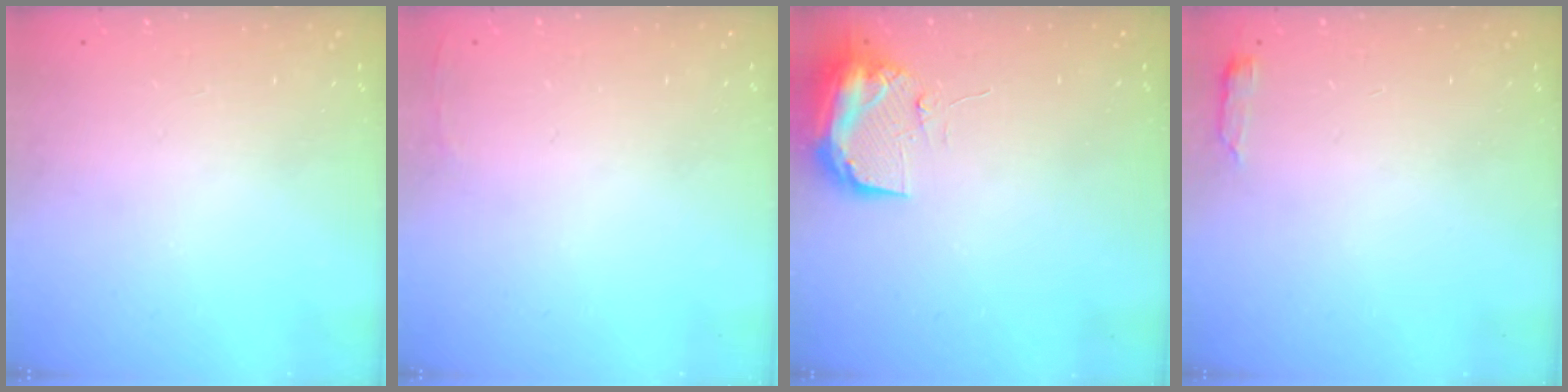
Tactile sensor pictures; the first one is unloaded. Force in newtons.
{"total": 2.5, "press": 2.4, "slide": 0.9}
{"total": 10.4, "press": 10.4, "slide": 1.2}
{"total": 2.9, "press": 2.8, "slide": 0.6}